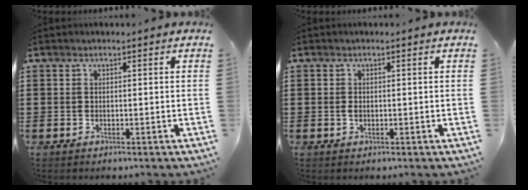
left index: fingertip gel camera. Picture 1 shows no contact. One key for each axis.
{"total": 0.9, "fx": 0.0, "fy": 0.4, "fz": 0.8, "tx": -0.017, "ty": 0.000, "tz": 0.000}